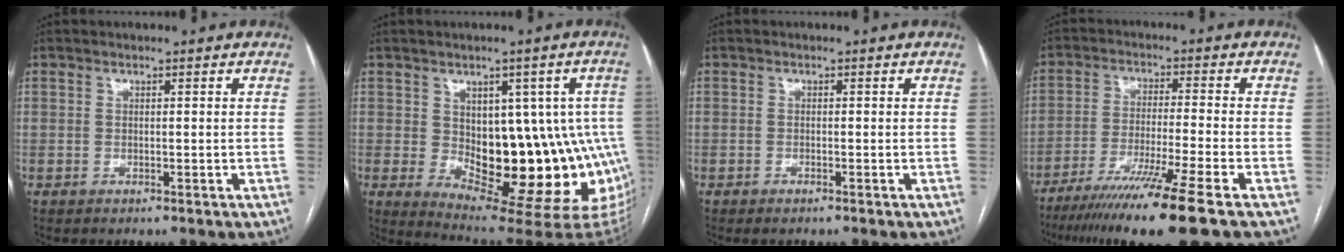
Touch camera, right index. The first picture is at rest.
{"total": 19.3, "force": [-2.2, 9.3, 16.7], "torque": [-0.144, 0.018, -0.001]}
{"total": 0.8, "force": [-0.6, 0.1, 0.4], "torque": [-0.013, -0.003, -0.008]}
{"total": 14.1, "force": [-10.1, -2.0, 9.7], "torque": [-0.169, -0.048, -0.167]}